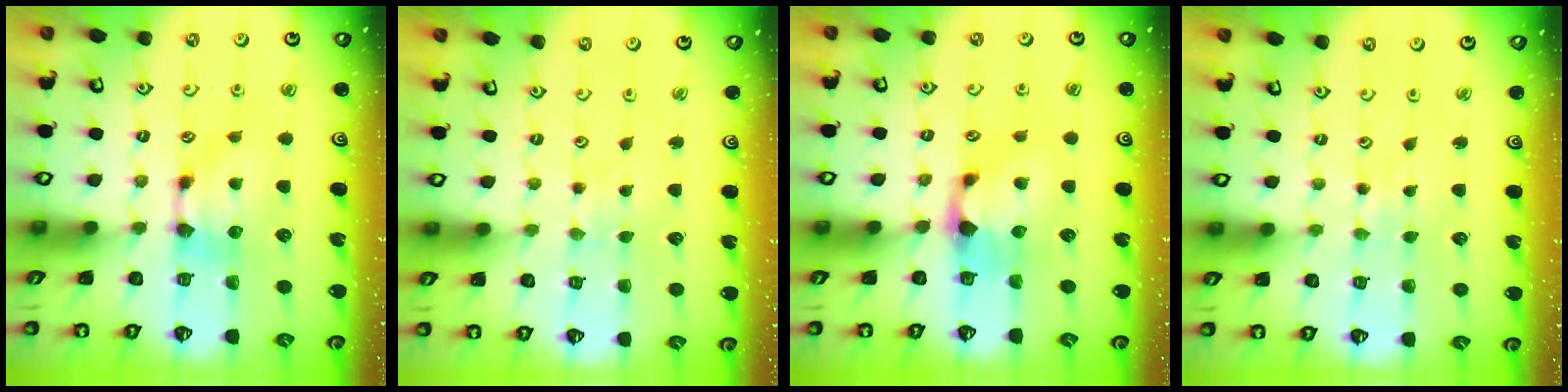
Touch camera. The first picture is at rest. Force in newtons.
{"total": 3.7, "press": 3.7, "slide": 0.1}
{"total": 2.7, "press": 2.6, "slide": 0.8}
{"total": 4.8, "press": 4.8, "slide": 0.2}